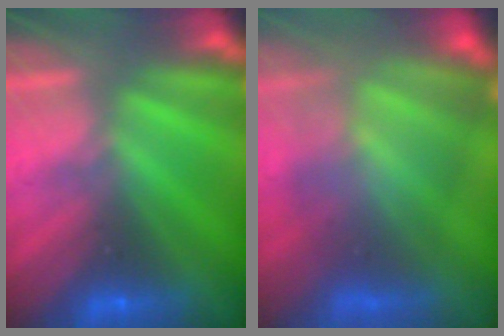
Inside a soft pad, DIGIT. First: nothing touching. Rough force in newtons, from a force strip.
{"total": 9.8}